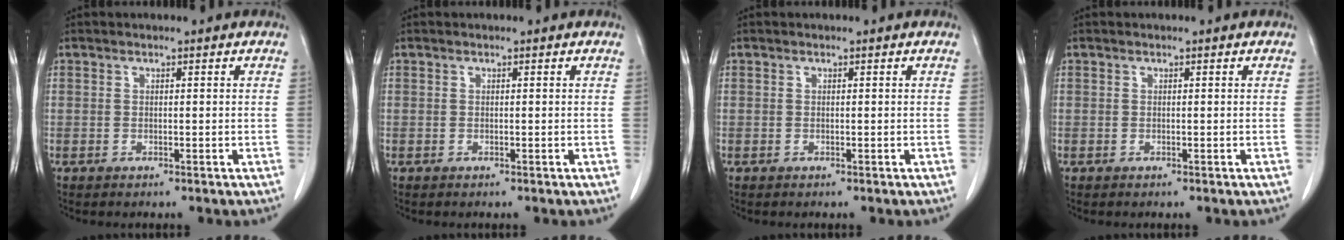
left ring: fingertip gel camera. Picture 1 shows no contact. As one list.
[{"total": 0.0}, {"total": 0.0}, {"total": 0.0}]